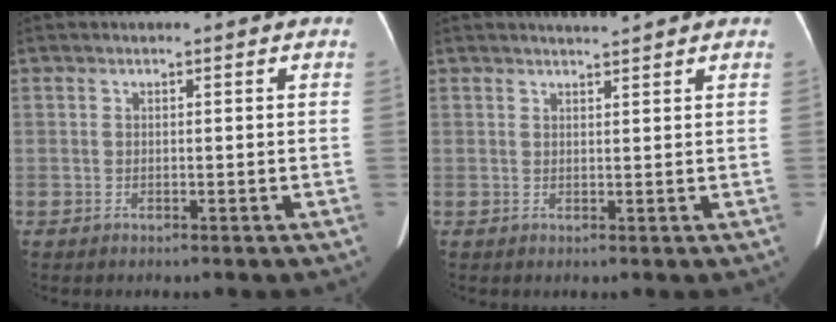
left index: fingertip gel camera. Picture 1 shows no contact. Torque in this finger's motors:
{"motor_torque": [0.11, -0.28, 0.00, 0.00]}